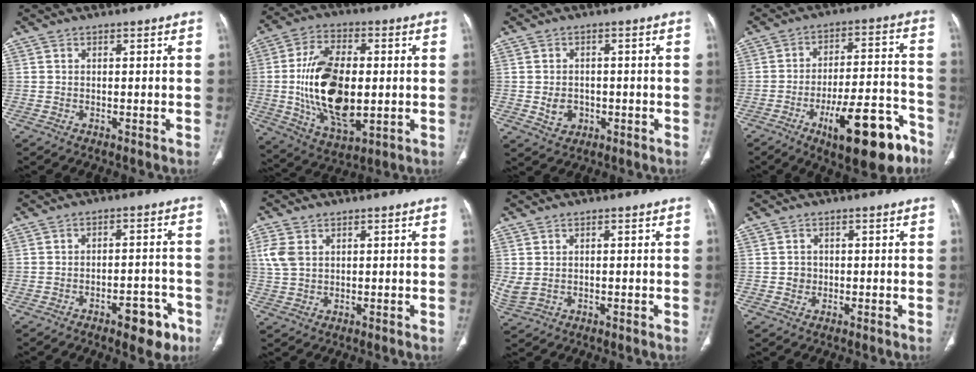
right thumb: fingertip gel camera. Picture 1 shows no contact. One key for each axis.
{"total": 19.6, "fx": -0.6, "fy": 10.5, "fz": 16.5, "tx": -0.295, "ty": -0.006, "tz": -0.001}
{"total": 4.2, "fx": -0.9, "fy": 3.5, "fz": 2.2, "tx": -0.023, "ty": 0.005, "tz": -0.007}
{"total": 18.8, "fx": -10.5, "fy": 6.4, "fz": 14.3, "tx": -0.181, "ty": 0.073, "tz": -0.150}
{"total": 7.8, "fx": -4.4, "fy": 3.4, "fz": 5.4, "tx": -0.046, "ty": 0.032, "tz": -0.056}
{"total": 4.8, "fx": 1.4, "fy": 3.5, "fz": 2.9, "tx": -0.067, "ty": 0.002, "tz": 0.035}
{"total": 3.0, "fx": 0.0, "fy": 2.1, "fz": 2.2, "tx": -0.060, "ty": 0.003, "tz": 0.010}
{"total": 1.8, "fx": -0.1, "fy": 1.7, "fz": 0.5, "tx": 0.002, "ty": 0.006, "tz": -0.002}